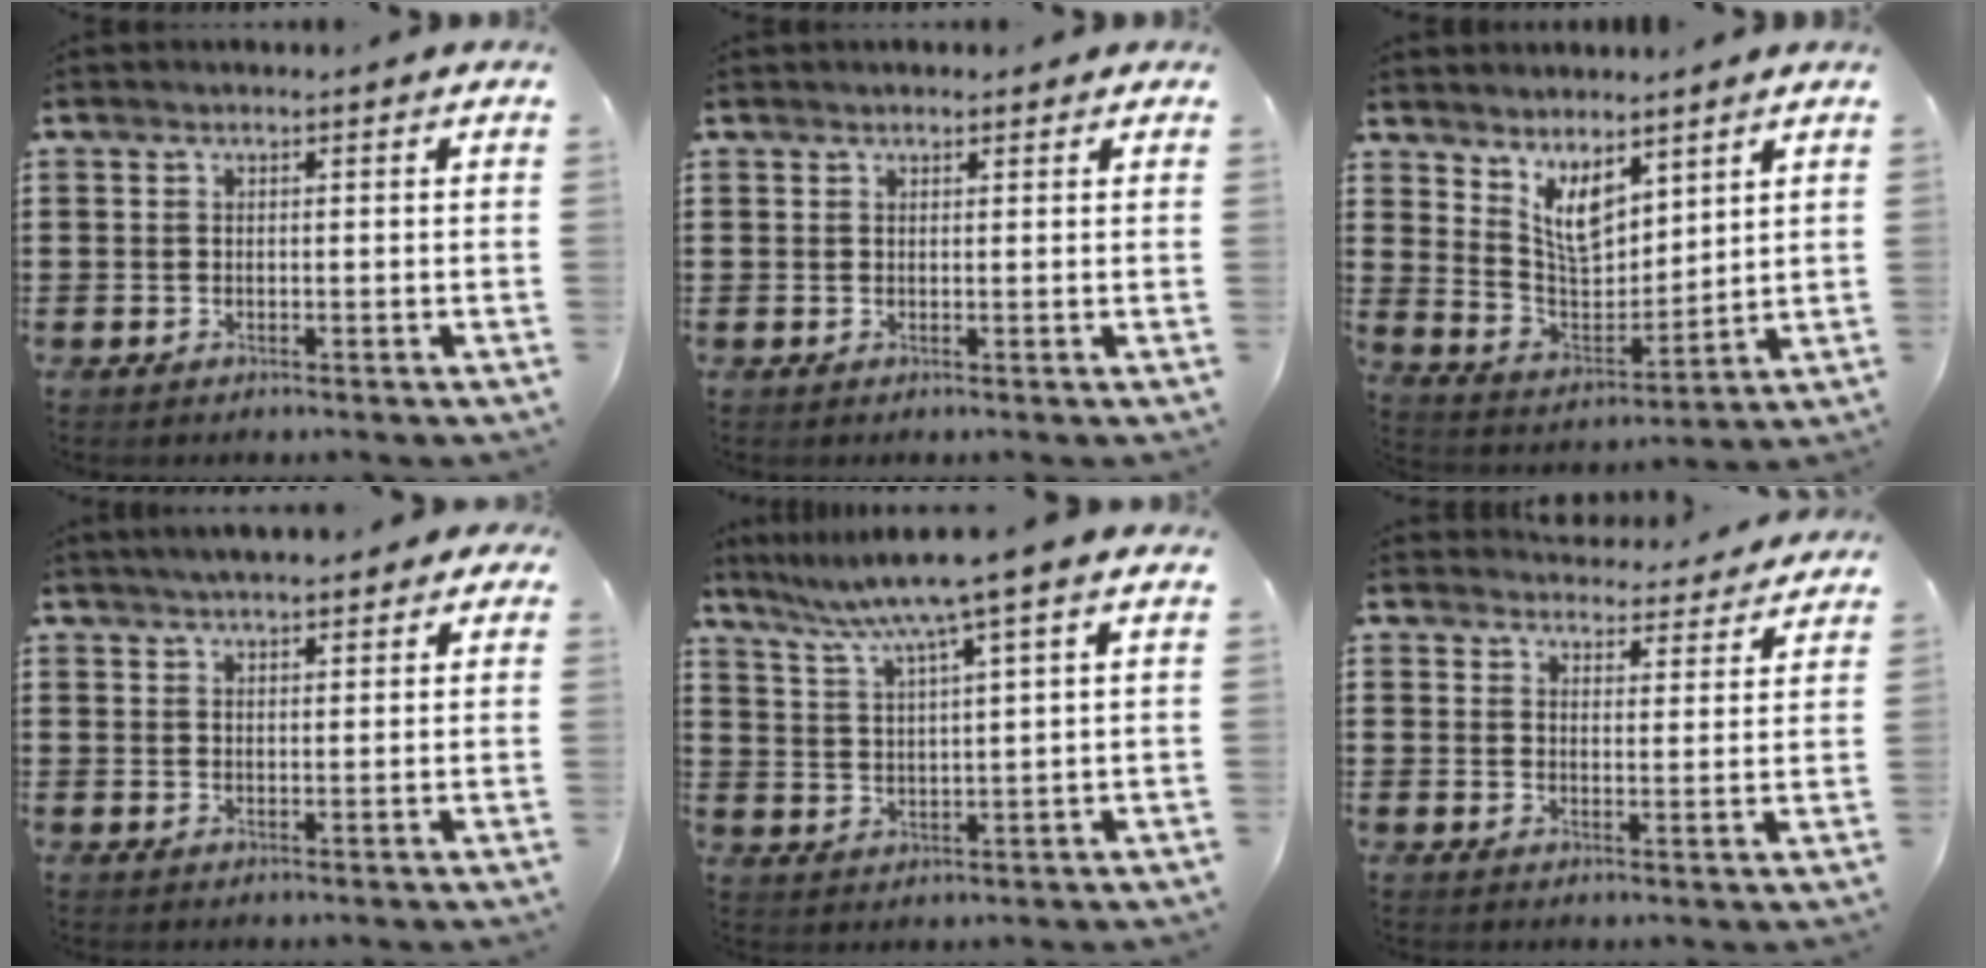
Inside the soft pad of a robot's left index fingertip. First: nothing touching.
{"total": 0.9, "force": [0.8, 0.2, 0.3], "torque": [-0.007, 0.002, 0.016]}
{"total": 7.0, "force": [5.0, 3.4, 3.4], "torque": [-0.073, -0.021, 0.091]}
{"total": 3.3, "force": [2.9, 0.5, 1.5], "torque": [-0.037, 0.001, 0.054]}
{"total": 7.1, "force": [5.0, -1.0, 4.9], "torque": [-0.111, -0.027, 0.081]}
{"total": 4.0, "force": [4.0, 0.3, 0.1], "torque": [-0.012, -0.030, 0.069]}